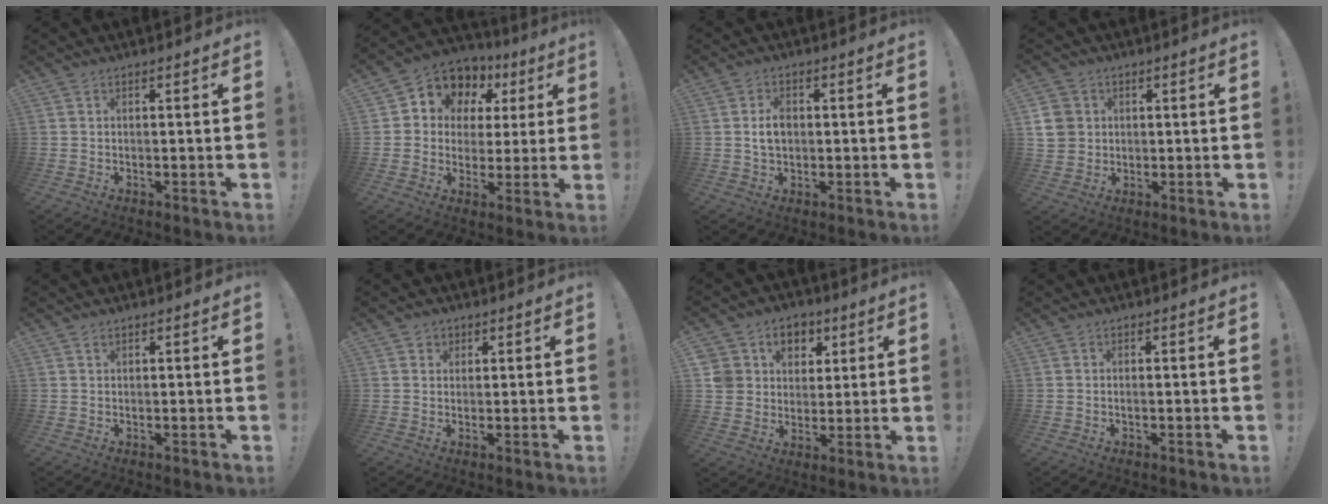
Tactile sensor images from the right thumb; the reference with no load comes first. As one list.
[{"total": 9.1, "force": [3.9, 7.5, 3.3], "torque": [-0.052, -0.028, 0.076]}, {"total": 4.5, "force": [0.1, 3.0, 3.4], "torque": [-0.056, 0.000, -0.004]}, {"total": 7.5, "force": [1.6, 6.8, 2.7], "torque": [-0.061, -0.002, 0.035]}, {"total": 0.7, "force": [0.5, 0.4, 0.2], "torque": [-0.002, 0.000, 0.009]}, {"total": 2.4, "force": [1.0, 2.1, 0.2], "torque": [0.008, -0.007, 0.015]}, {"total": 9.6, "force": [3.2, 8.8, 2.3], "torque": [-0.041, -0.015, 0.071]}, {"total": 0.5, "force": [-0.3, -0.1, 0.4], "torque": [-0.015, 0.003, -0.004]}]